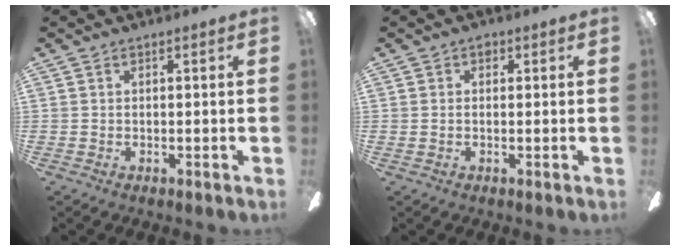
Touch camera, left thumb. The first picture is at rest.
{"total": 1.5, "force": [0.6, 1.0, 0.9], "torque": [-0.011, 0.002, 0.008]}